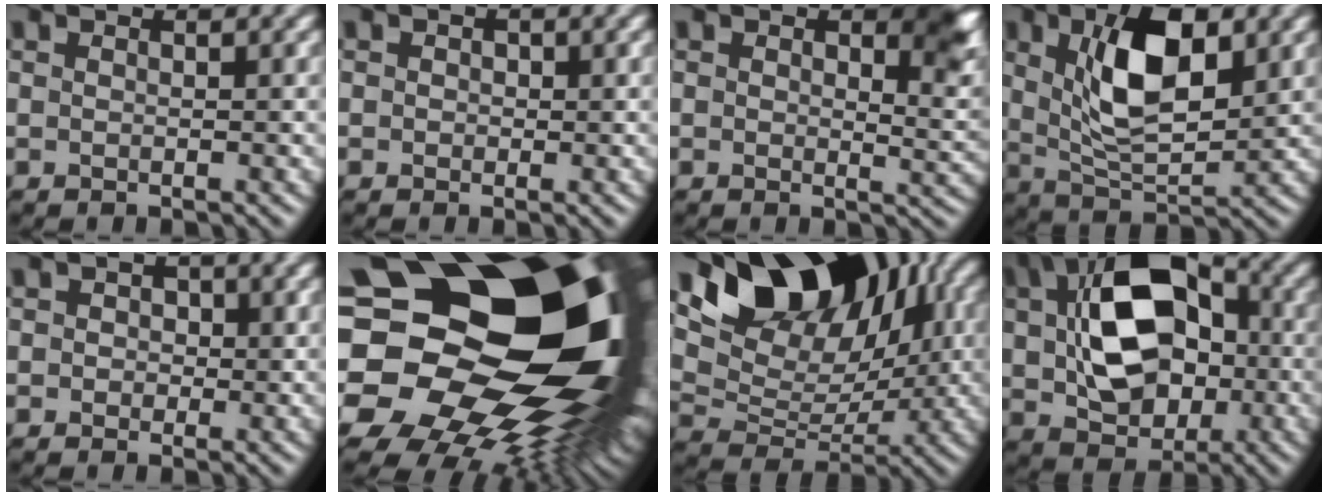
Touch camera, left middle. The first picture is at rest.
{"total": 0.8, "force": [0.2, 0.8, 0.1], "torque": [0.008, -0.002, -0.002]}
{"total": 4.2, "force": [1.7, 2.0, 3.3], "torque": [-0.029, -0.004, 0.022]}
{"total": 8.0, "force": [2.5, 3.5, 6.7], "torque": [-0.124, 0.008, 0.045]}
{"total": 2.1, "force": [0.5, 1.9, 0.6], "torque": [0.020, 0.012, -0.013]}
{"total": 23.8, "force": [0.5, 18.0, 15.5], "torque": [-0.273, -0.037, -0.011]}
{"total": 11.9, "force": [5.6, 7.2, 7.7], "torque": [-0.122, 0.008, 0.097]}
{"total": 12.9, "force": [1.9, 8.9, 9.2], "torque": [-0.180, -0.003, 0.042]}